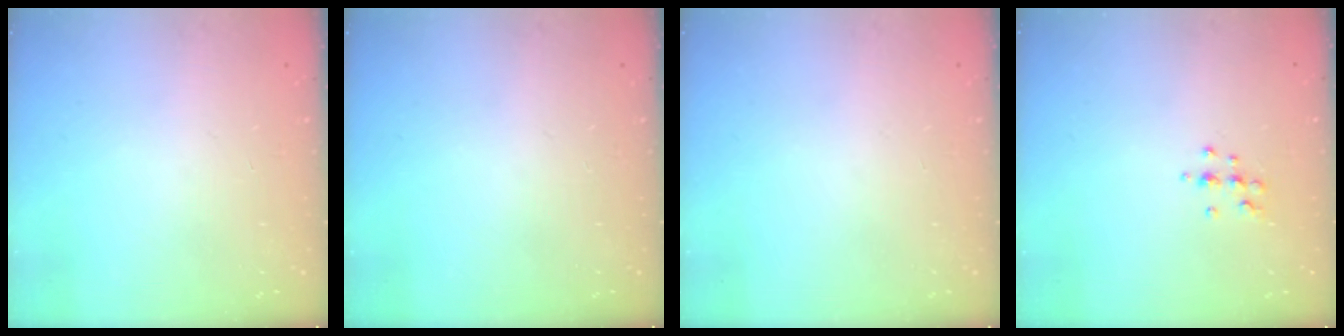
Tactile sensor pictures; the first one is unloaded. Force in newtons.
{"total": 0.0}
{"total": 0.0}
{"total": 5.2, "press": 5.2, "slide": 0.9}